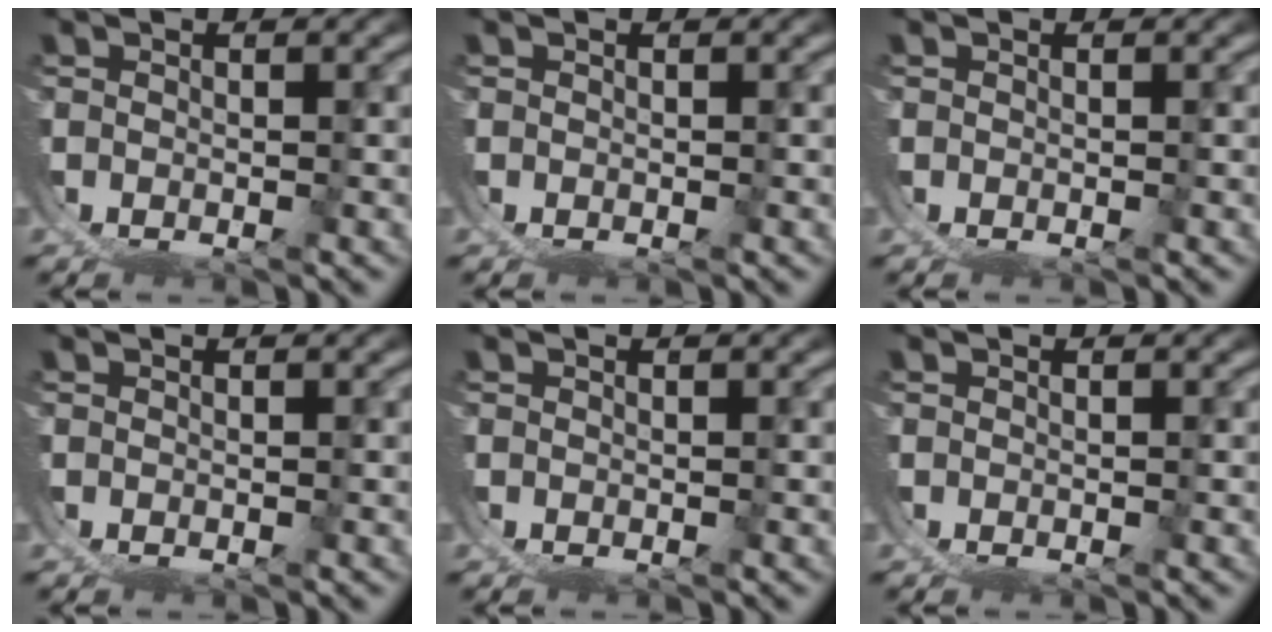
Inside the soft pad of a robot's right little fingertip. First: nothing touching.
{"total": 0.0}
{"total": 0.0}
{"total": 0.0}
{"total": 0.0}
{"total": 0.0}